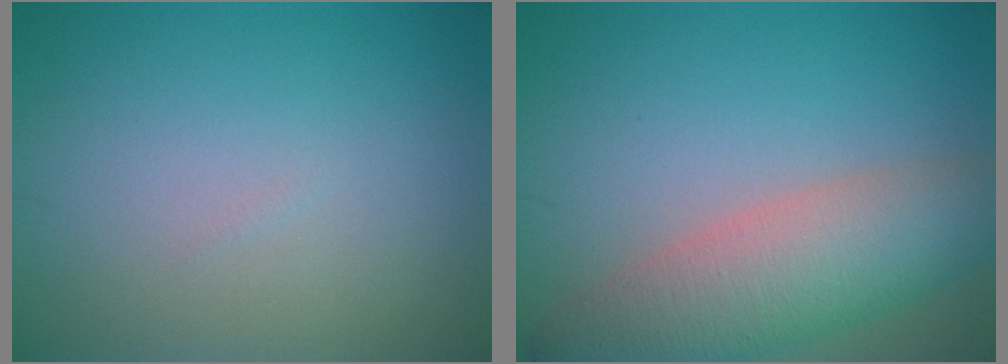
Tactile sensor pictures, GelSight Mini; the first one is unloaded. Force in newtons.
{"total": 7.4, "press": 7.4, "slide": 0.6}